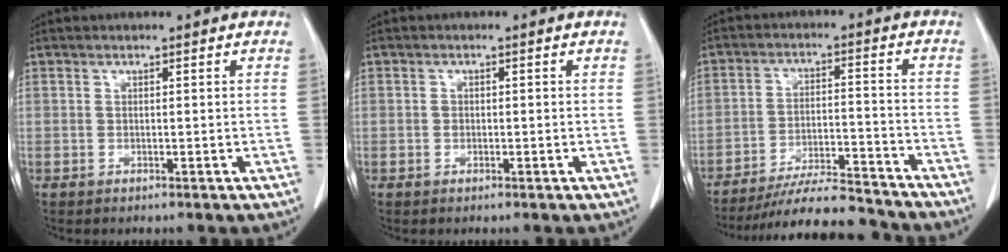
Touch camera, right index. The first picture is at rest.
{"total": 0.7, "force": [0.0, 0.6, 0.3], "torque": [0.000, 0.005, 0.001]}
{"total": 14.2, "force": [-13.4, 0.9, 4.6], "torque": [-0.071, 0.000, -0.207]}